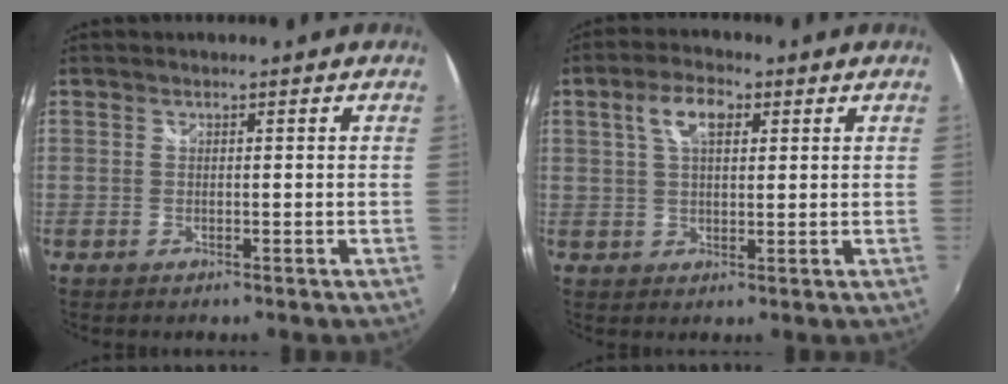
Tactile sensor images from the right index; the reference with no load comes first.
{"total": 6.2, "force": [2.3, 3.2, 4.7], "torque": [-0.087, 0.017, 0.041]}